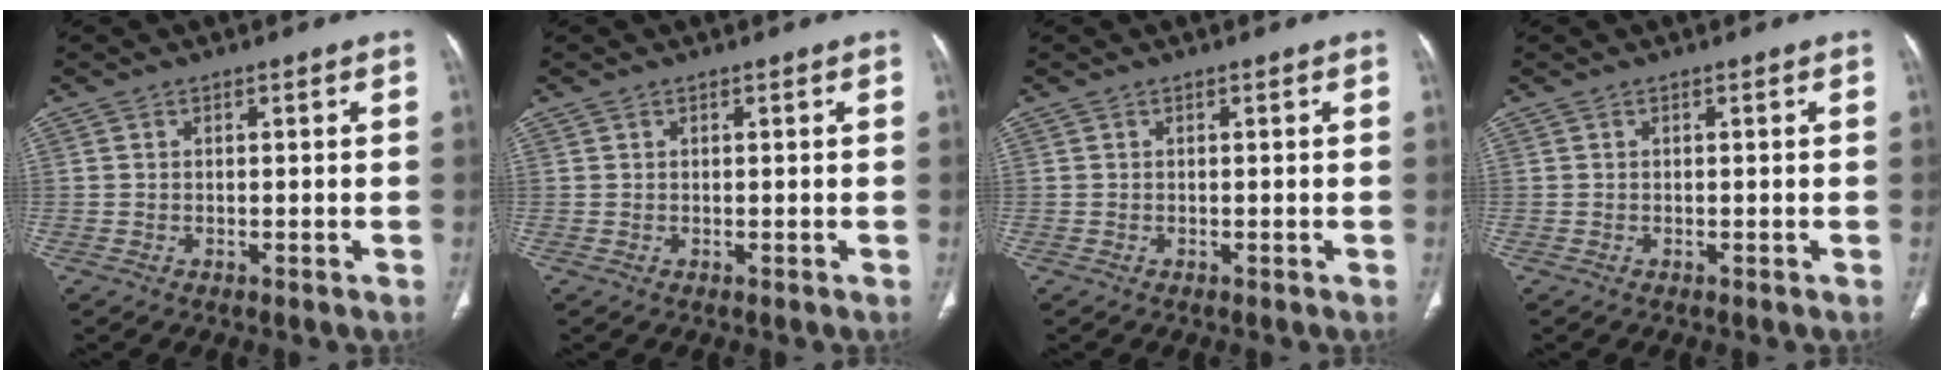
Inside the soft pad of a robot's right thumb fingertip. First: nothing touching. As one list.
[{"total": 0.0}, {"total": 0.0}, {"total": 0.0}]